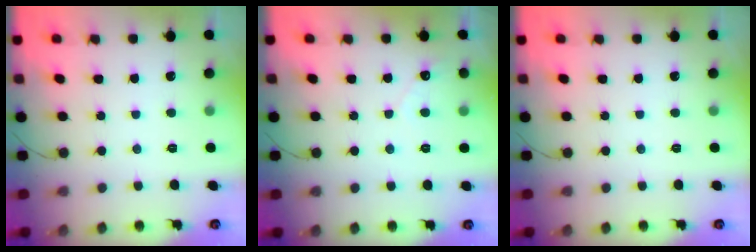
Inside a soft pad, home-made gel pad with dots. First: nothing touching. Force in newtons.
{"total": 2.4, "press": 2.4, "slide": 0.2}
{"total": 0.0}